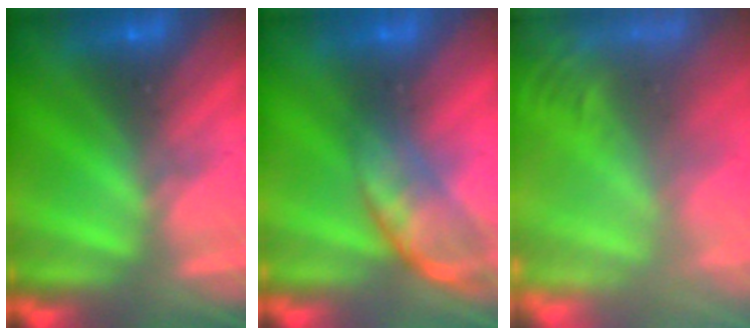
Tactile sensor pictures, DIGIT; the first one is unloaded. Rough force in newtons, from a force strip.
{"total": 2.7}
{"total": 5.8}